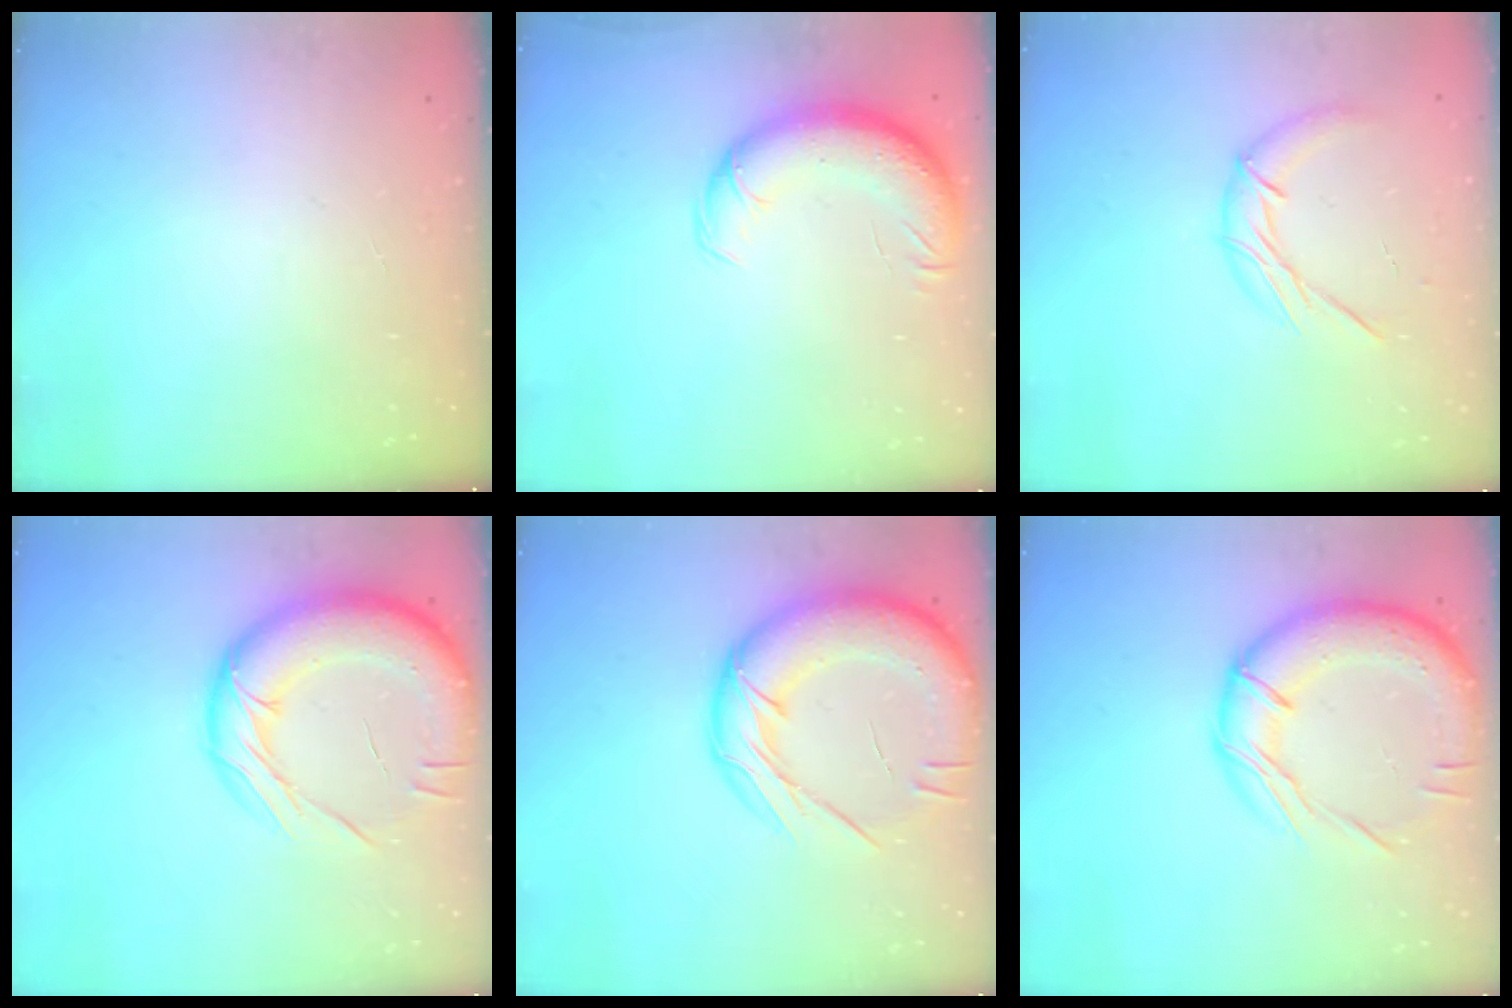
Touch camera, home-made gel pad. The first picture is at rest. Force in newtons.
{"total": 12.5, "press": 12.1, "slide": 3.0}
{"total": 9.8, "press": 9.8, "slide": 0.3}
{"total": 21.8, "press": 21.6, "slide": 2.8}
{"total": 24.5, "press": 24.0, "slide": 4.6}
{"total": 20.0, "press": 19.9, "slide": 2.3}